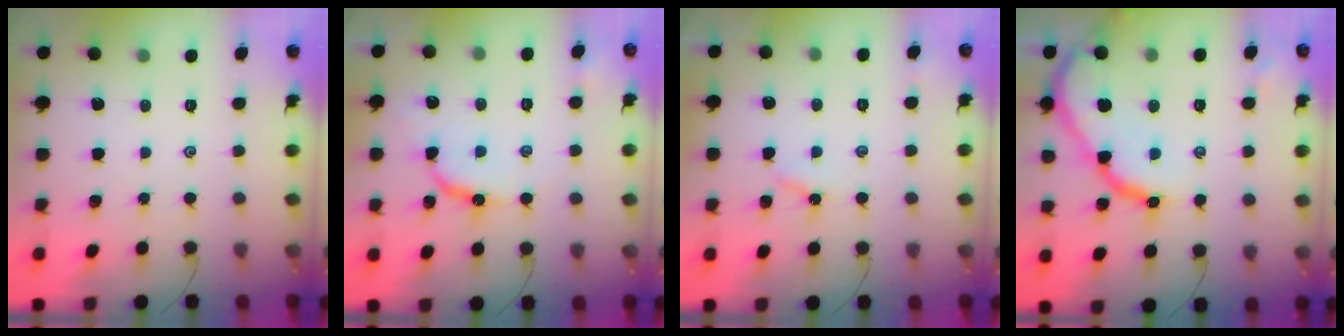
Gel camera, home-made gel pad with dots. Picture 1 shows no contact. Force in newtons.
{"total": 9.4, "press": 9.4, "slide": 0.9}
{"total": 2.5, "press": 2.4, "slide": 0.4}
{"total": 14.1, "press": 14.0, "slide": 1.5}